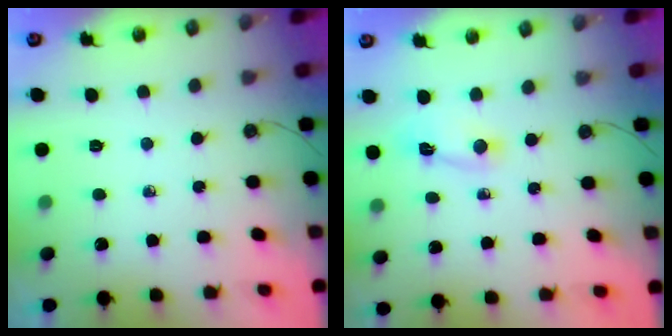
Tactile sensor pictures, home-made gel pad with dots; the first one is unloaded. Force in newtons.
{"total": 2.3, "press": 2.3, "slide": 0.3}